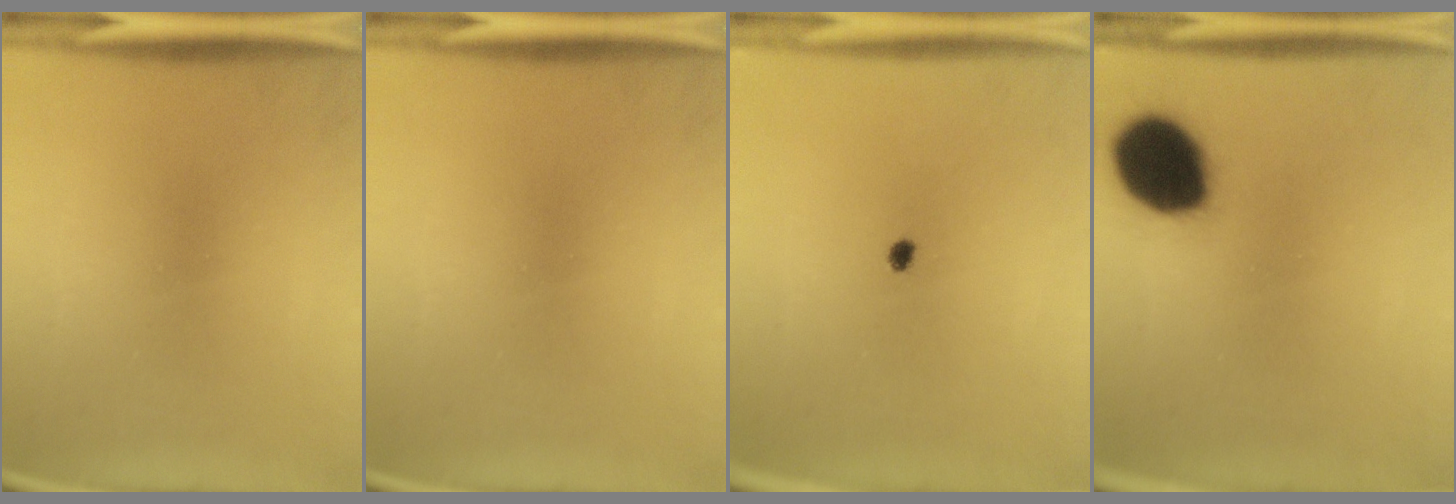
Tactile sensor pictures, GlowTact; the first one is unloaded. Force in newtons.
{"total": 0.0}
{"total": 1.2}
{"total": 17.6}